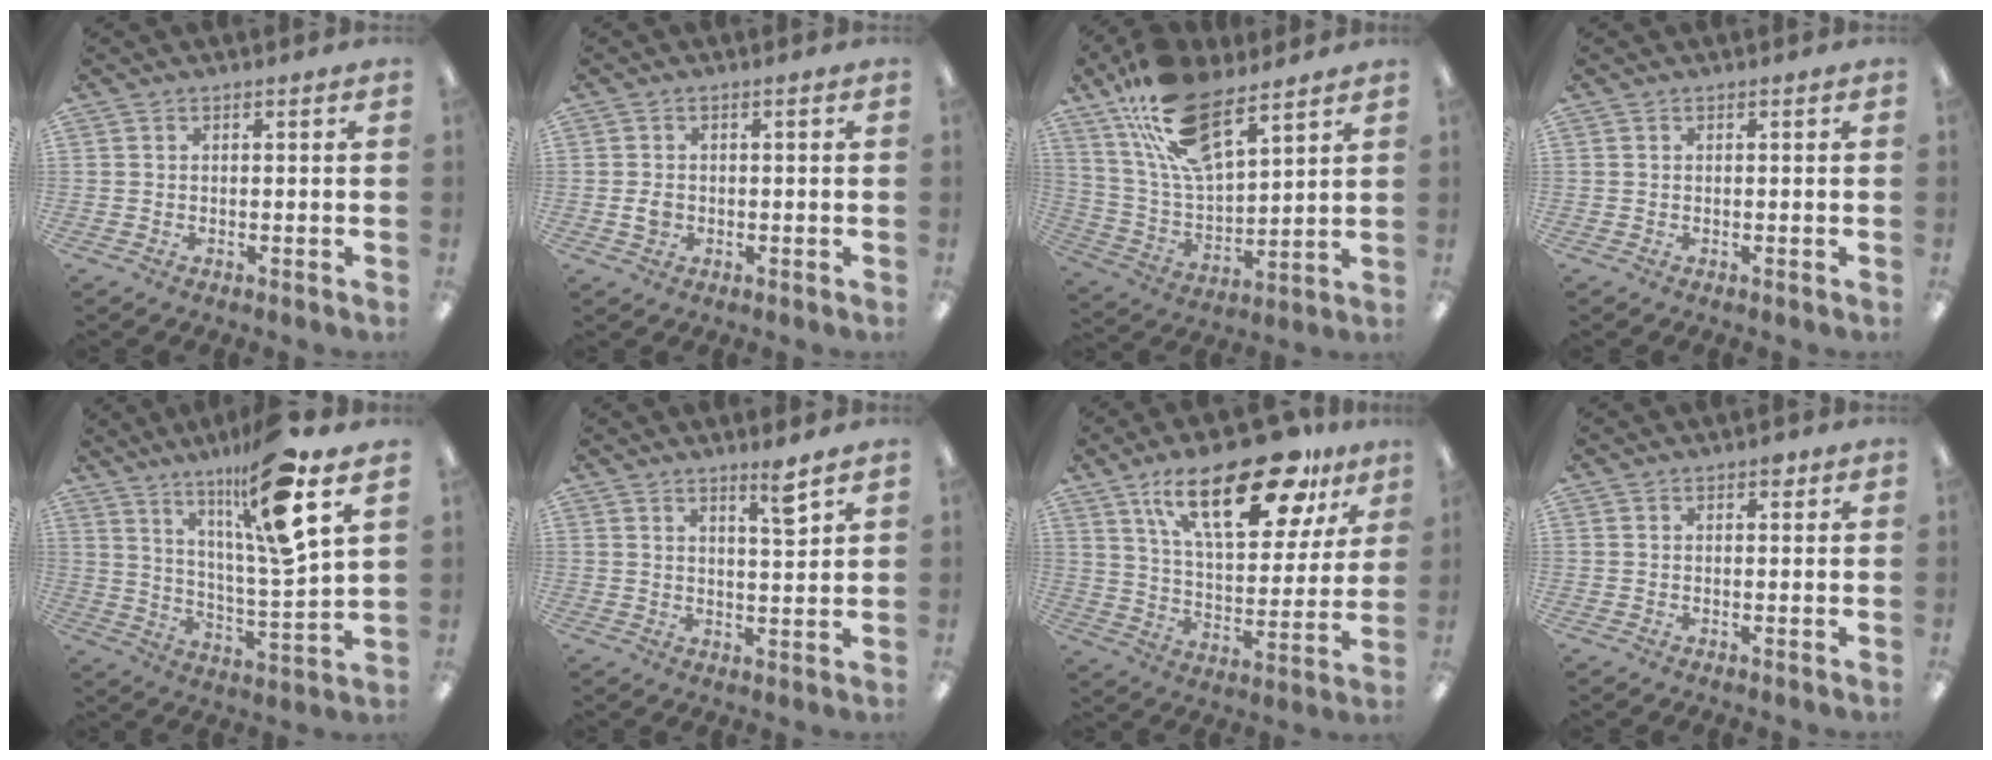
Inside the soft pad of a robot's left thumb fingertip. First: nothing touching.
{"total": 2.5, "force": [-0.5, 1.9, 1.5], "torque": [-0.028, 0.004, -0.009]}
{"total": 18.5, "force": [12.2, 7.7, 11.5], "torque": [-0.223, -0.050, 0.219]}
{"total": 0.0}
{"total": 18.1, "force": [11.8, 2.0, 13.6], "torque": [-0.240, -0.049, 0.178]}
{"total": 5.5, "force": [3.9, 0.5, 3.8], "torque": [-0.053, -0.023, 0.059]}
{"total": 25.8, "force": [15.1, 10.5, 18.1], "torque": [-0.280, -0.069, 0.246]}
{"total": 1.7, "force": [0.8, 0.9, 1.1], "torque": [-0.006, -0.003, 0.011]}